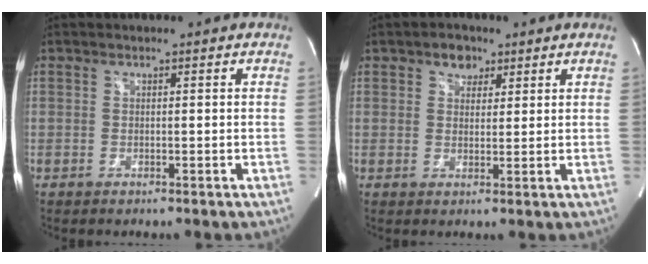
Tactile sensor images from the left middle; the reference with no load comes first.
{"total": 3.3, "force": [1.9, 2.3, 1.3], "torque": [-0.019, 0.007, 0.030]}